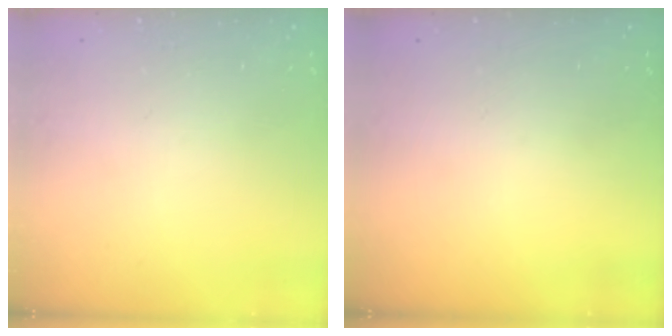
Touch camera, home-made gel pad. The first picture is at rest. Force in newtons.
{"total": 0.0}